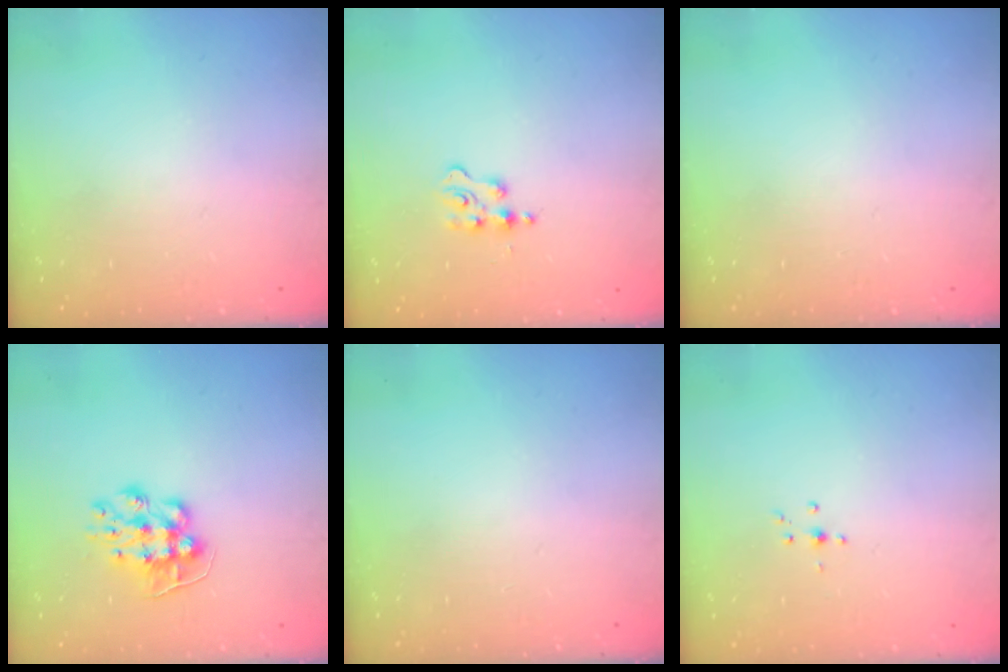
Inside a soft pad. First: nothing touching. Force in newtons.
{"total": 2.1, "press": 2.1, "slide": 0.4}
{"total": 0.0}
{"total": 9.9, "press": 9.9, "slide": 0.8}
{"total": 0.0}
{"total": 3.0, "press": 2.9, "slide": 0.9}